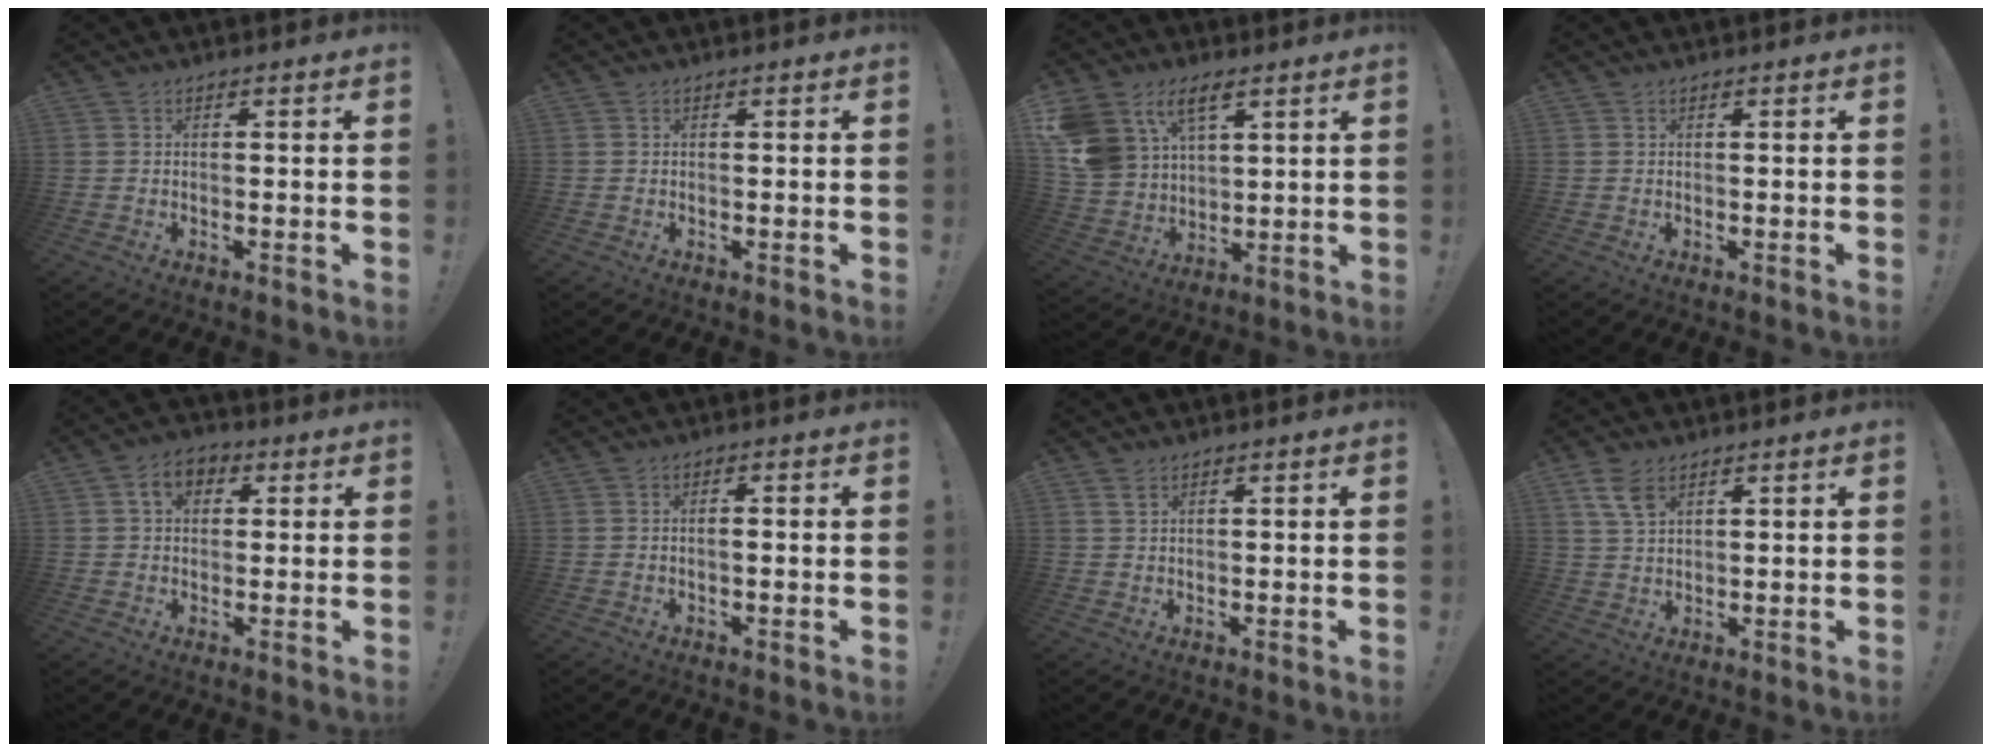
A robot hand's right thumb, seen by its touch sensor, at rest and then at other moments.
{"total": 0.0}
{"total": 12.8, "force": [7.0, 8.5, 6.5], "torque": [-0.137, -0.032, 0.142]}
{"total": 0.0}
{"total": 6.7, "force": [2.2, 4.8, 4.2], "torque": [-0.057, 0.005, 0.038]}
{"total": 1.4, "force": [-0.5, 0.3, 1.3], "torque": [-0.020, 0.002, -0.011]}
{"total": 1.6, "force": [1.1, 0.7, 0.9], "torque": [-0.006, -0.005, 0.017]}
{"total": 6.3, "force": [3.6, 3.4, 4.0], "torque": [-0.071, -0.014, 0.069]}